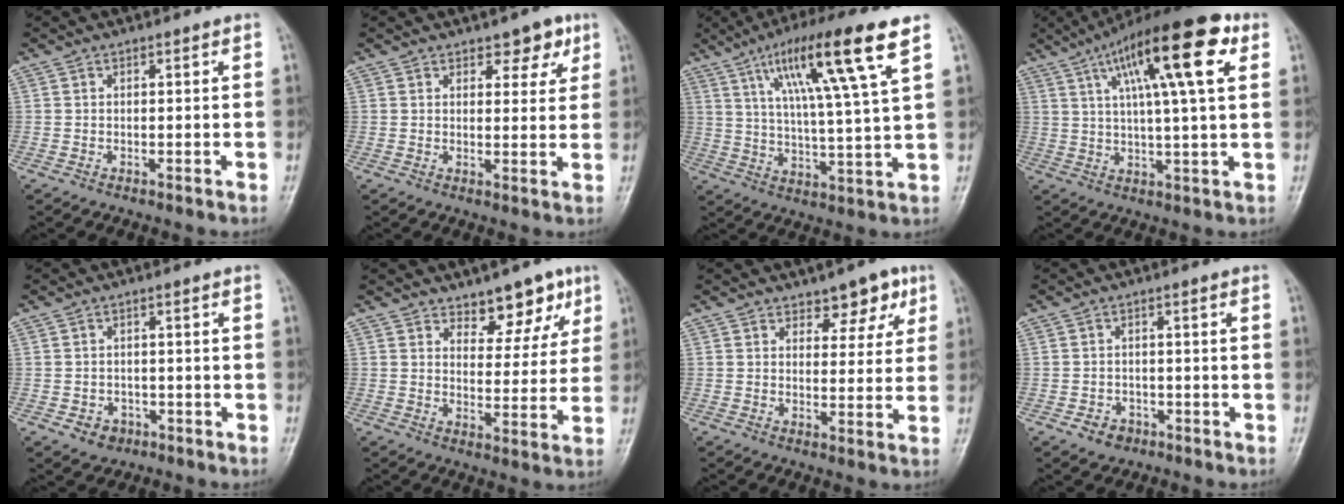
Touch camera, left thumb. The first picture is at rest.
{"total": 5.0, "force": [3.1, 2.7, 2.8], "torque": [-0.007, -0.016, 0.040]}
{"total": 17.1, "force": [8.4, 1.4, 14.8], "torque": [-0.254, -0.019, 0.142]}
{"total": 18.7, "force": [7.6, 4.2, 16.6], "torque": [-0.252, 0.006, 0.114]}
{"total": 3.3, "force": [-1.4, 2.8, 1.1], "torque": [-0.002, 0.010, -0.015]}
{"total": 7.9, "force": [5.4, 4.3, 3.8], "torque": [-0.008, -0.032, 0.079]}
{"total": 6.1, "force": [3.8, 3.4, 3.3], "torque": [-0.009, -0.019, 0.050]}
{"total": 3.2, "force": [-1.6, 2.5, 1.0], "torque": [-0.004, 0.012, -0.021]}